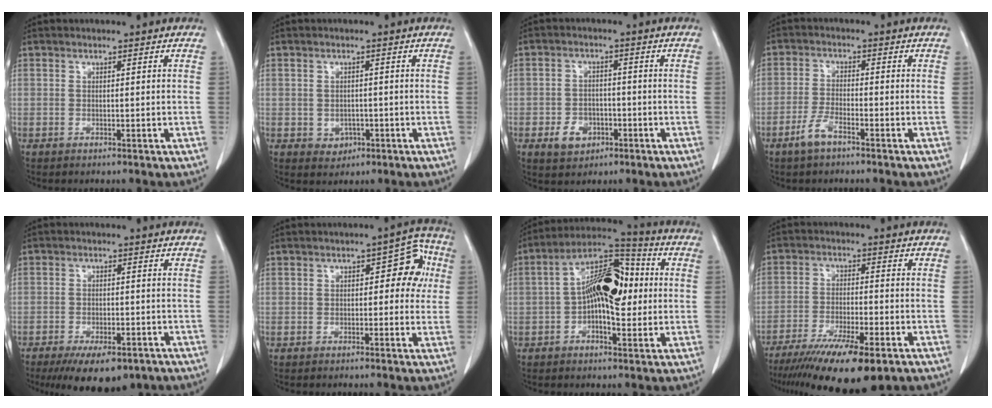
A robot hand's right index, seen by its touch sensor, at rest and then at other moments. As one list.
[{"total": 2.5, "force": [-0.8, 2.2, 1.0], "torque": [-0.009, 0.004, -0.002]}, {"total": 4.8, "force": [-2.0, 3.6, 2.4], "torque": [-0.039, 0.004, -0.027]}, {"total": 3.9, "force": [-2.7, 0.9, 2.6], "torque": [-0.059, -0.001, -0.055]}, {"total": 10.0, "force": [-7.0, 4.2, 5.8], "torque": [-0.080, -0.006, -0.103]}, {"total": 6.4, "force": [0.7, 3.4, 5.4], "torque": [-0.046, 0.036, 0.002]}, {"total": 12.9, "force": [0.2, 5.3, 11.8], "torque": [-0.208, 0.039, 0.000]}, {"total": 14.2, "force": [-9.7, 2.7, 9.9], "torque": [-0.160, -0.034, -0.159]}]